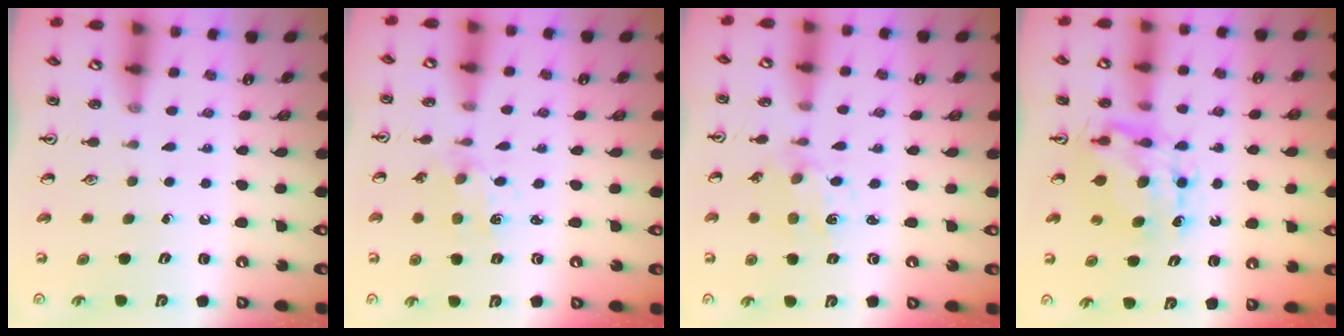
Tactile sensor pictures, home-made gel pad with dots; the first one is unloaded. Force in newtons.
{"total": 1.7, "press": 1.7, "slide": 0.3}
{"total": 2.4, "press": 2.4, "slide": 0.4}
{"total": 7.8, "press": 7.7, "slide": 0.9}